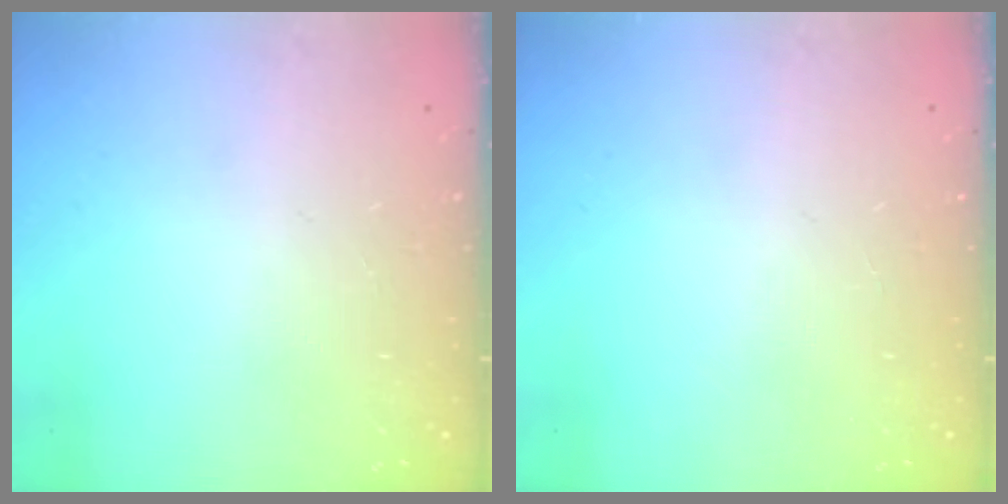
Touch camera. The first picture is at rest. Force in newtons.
{"total": 0.0}